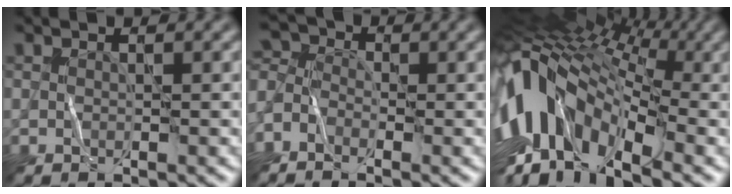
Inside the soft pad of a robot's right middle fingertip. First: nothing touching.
{"total": 3.5, "force": [-2.2, 2.0, 1.9], "torque": [-0.042, -0.002, -0.045]}
{"total": 14.0, "force": [-2.3, 7.3, 11.7], "torque": [-0.234, 0.035, -0.053]}